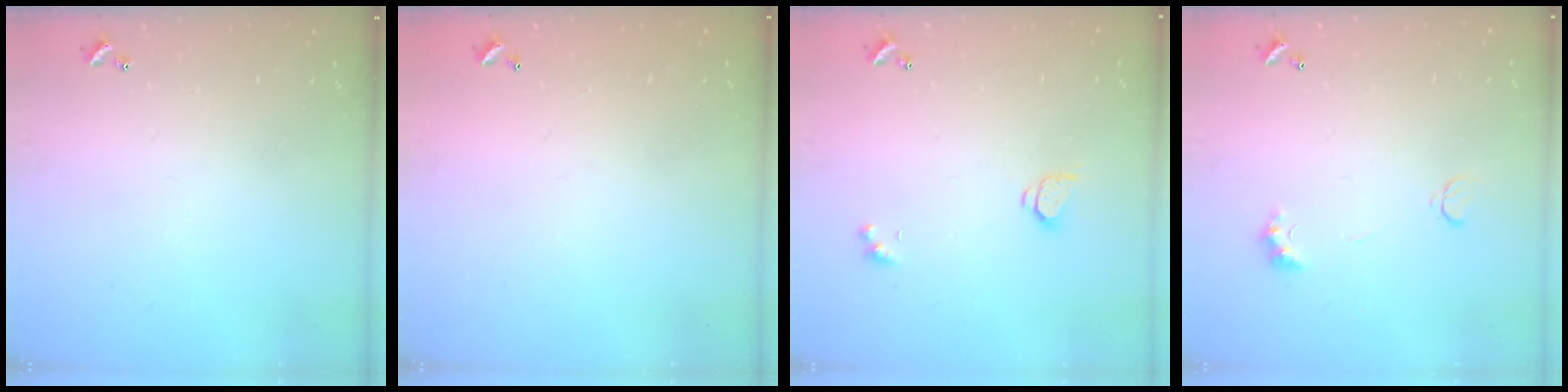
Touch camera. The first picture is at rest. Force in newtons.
{"total": 2.7, "press": 2.7, "slide": 0.1}
{"total": 1.6, "press": 1.6, "slide": 0.3}
{"total": 4.0, "press": 3.9, "slide": 0.8}